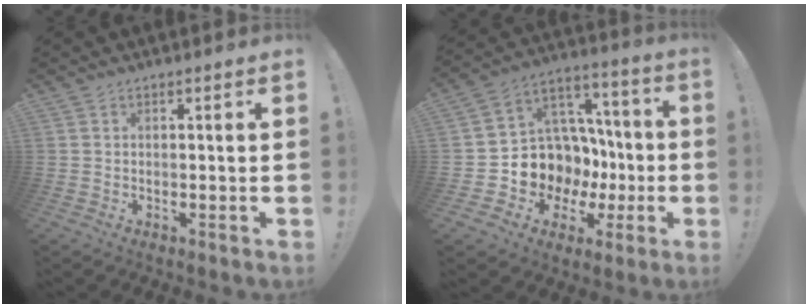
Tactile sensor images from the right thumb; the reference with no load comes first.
{"total": 12.3, "force": [-1.1, 11.5, 4.4], "torque": [-0.051, -0.011, 0.013]}